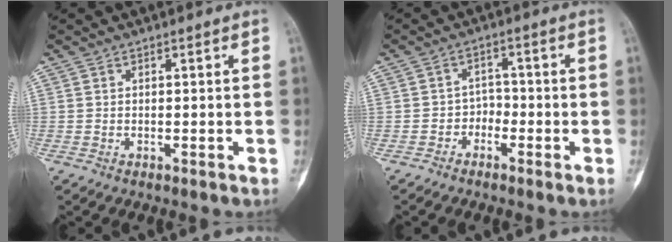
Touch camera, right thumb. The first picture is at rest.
{"total": 2.8, "force": [-1.7, 2.2, 0.4], "torque": [0.015, 0.019, -0.040]}